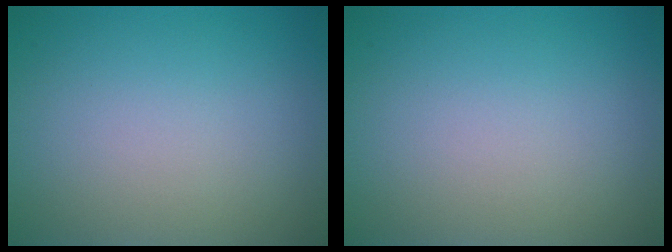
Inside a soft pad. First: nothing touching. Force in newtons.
{"total": 0.0}